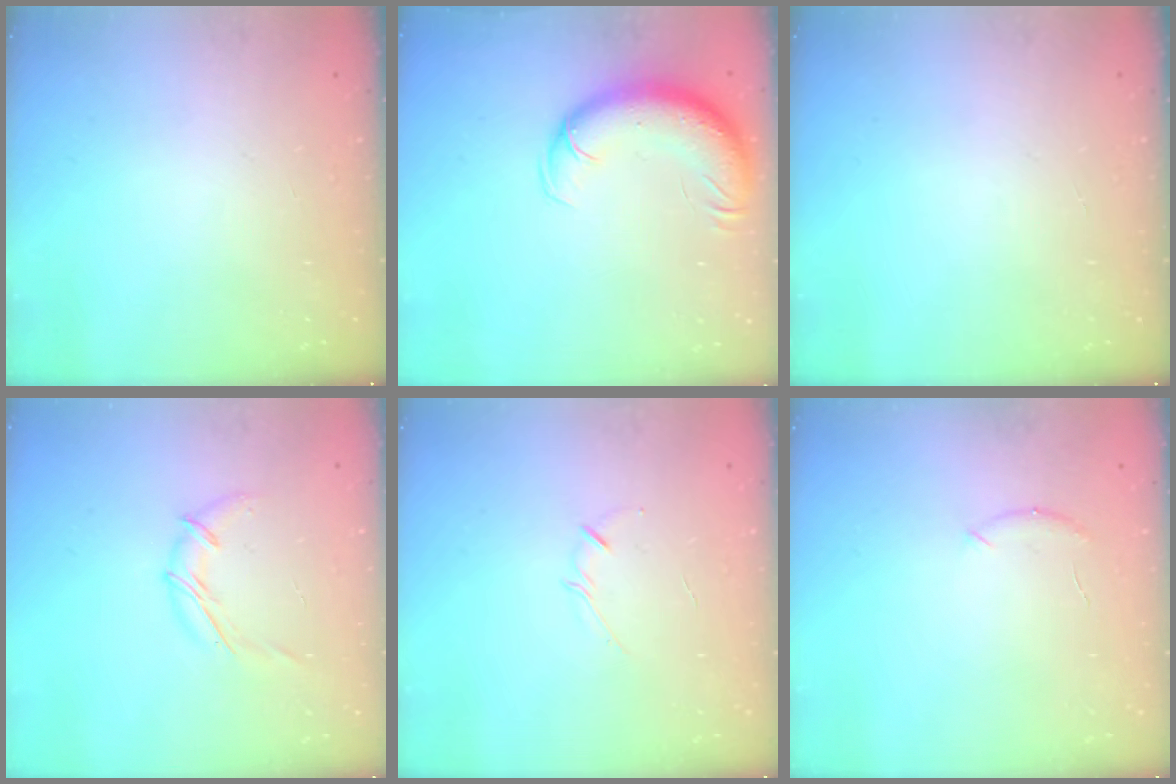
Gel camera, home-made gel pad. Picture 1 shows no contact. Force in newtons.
{"total": 13.6, "press": 13.1, "slide": 3.5}
{"total": 0.0}
{"total": 7.6, "press": 7.5, "slide": 0.8}
{"total": 2.9, "press": 2.8, "slide": 0.6}
{"total": 5.7, "press": 5.6, "slide": 1.0}